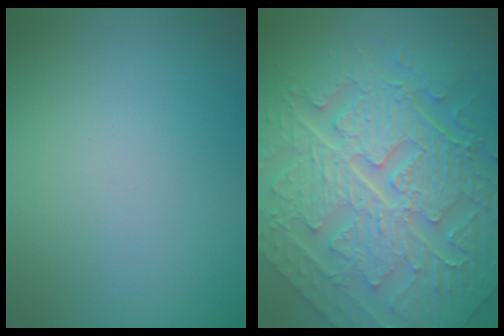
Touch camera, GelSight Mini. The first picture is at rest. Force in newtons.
{"total": 11.5, "press": 7.9, "slide": 8.4}